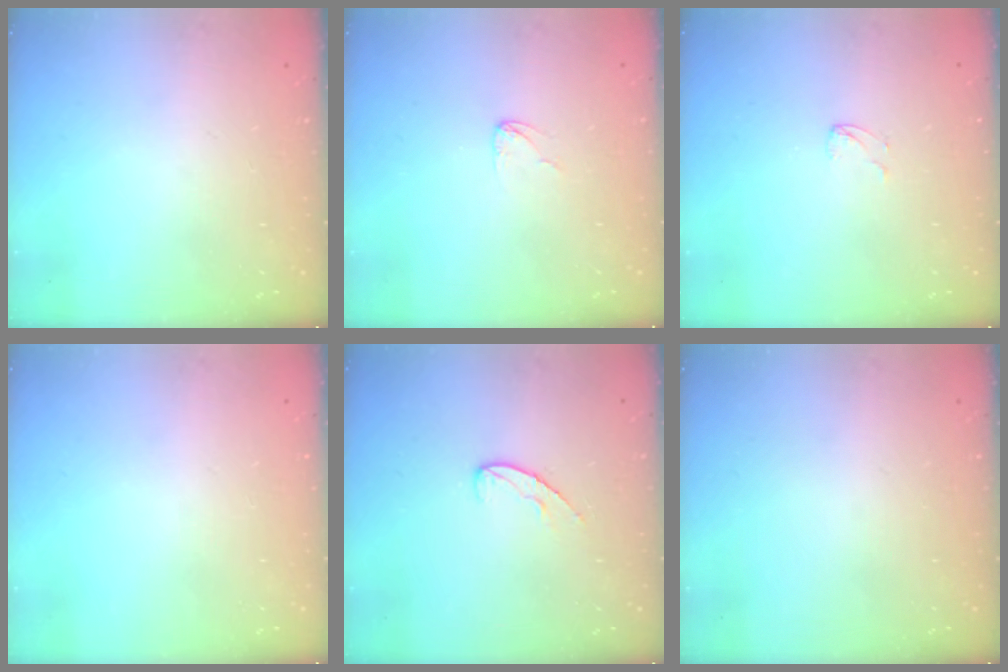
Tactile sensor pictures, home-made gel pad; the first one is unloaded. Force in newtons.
{"total": 2.7, "press": 2.7, "slide": 0.2}
{"total": 2.9, "press": 2.9, "slide": 0.2}
{"total": 0.0}
{"total": 7.2, "press": 7.2, "slide": 0.6}
{"total": 0.0}